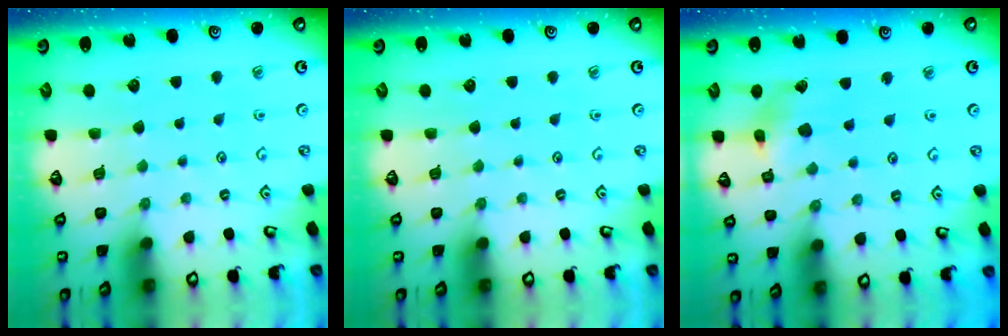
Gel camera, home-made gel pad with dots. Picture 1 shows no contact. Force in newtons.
{"total": 0.0}
{"total": 7.8, "press": 7.7, "slide": 1.0}